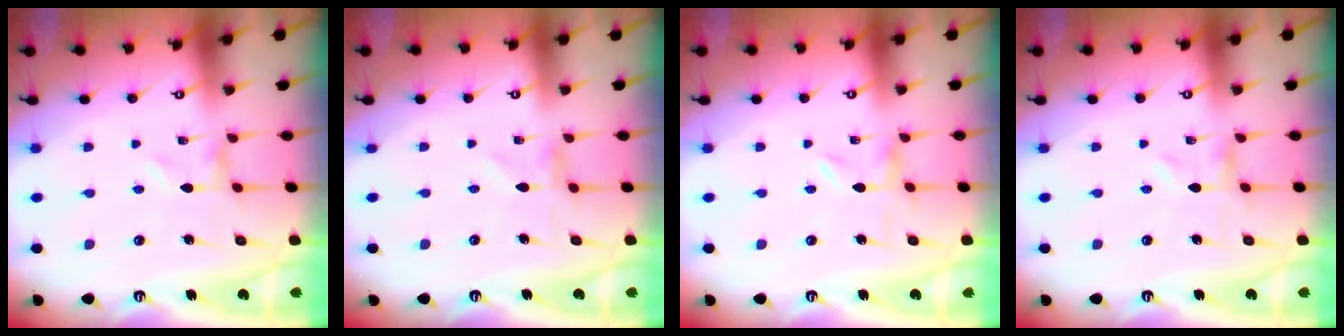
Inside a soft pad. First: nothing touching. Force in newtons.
{"total": 0.0}
{"total": 0.0}
{"total": 0.6, "press": 0.5, "slide": 0.1}